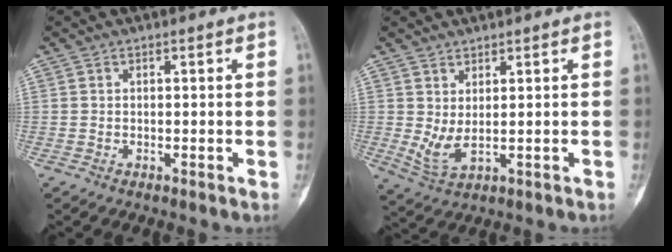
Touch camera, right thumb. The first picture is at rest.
{"total": 4.6, "force": [0.7, 1.4, 4.3], "torque": [-0.097, -0.008, 0.024]}